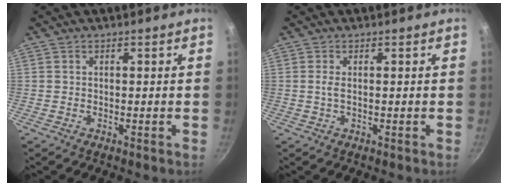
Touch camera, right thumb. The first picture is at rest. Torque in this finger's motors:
{"motor_torque": [-0.51, 0.05, 0.05, 0.52, -0.05]}